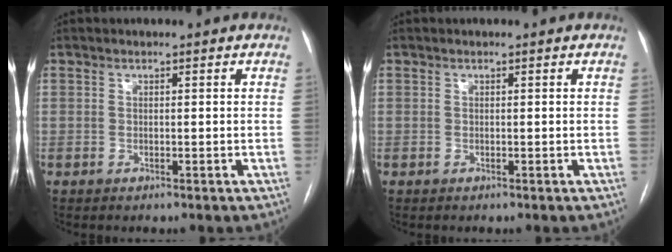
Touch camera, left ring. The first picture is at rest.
{"total": 0.0}